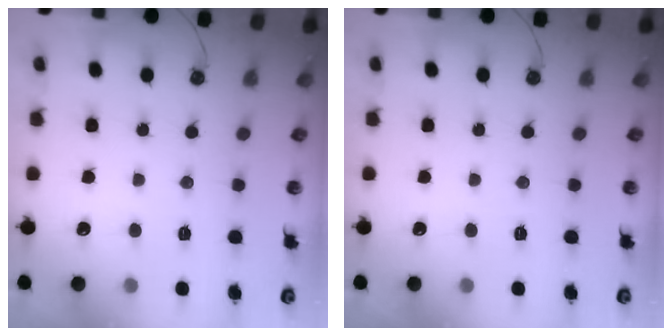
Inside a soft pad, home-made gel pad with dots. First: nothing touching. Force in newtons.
{"total": 0.0}